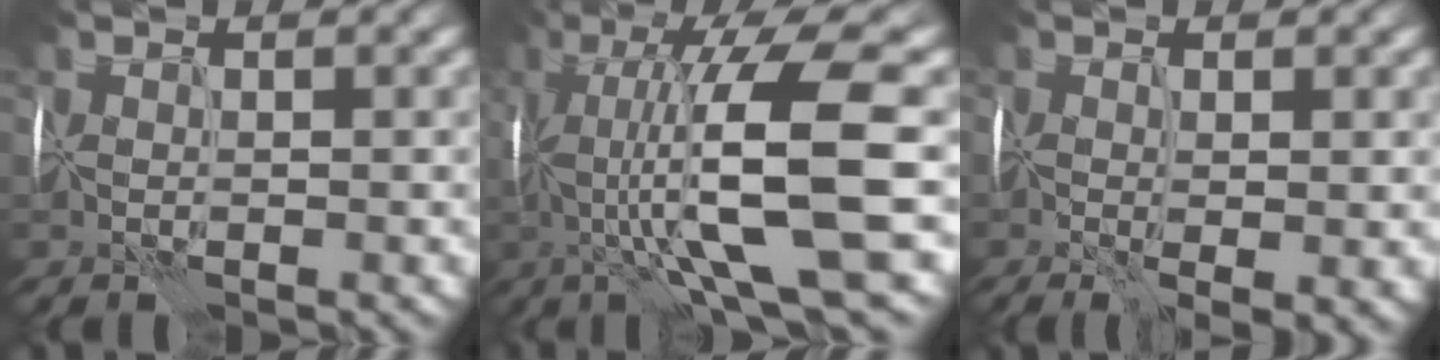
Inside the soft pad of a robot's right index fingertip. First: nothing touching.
{"total": 10.8, "force": [-1.4, 1.9, 10.6], "torque": [-0.175, 0.003, -0.024]}
{"total": 3.5, "force": [-0.7, 1.0, 3.3], "torque": [-0.057, -0.012, -0.012]}